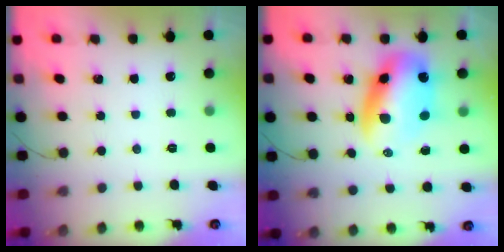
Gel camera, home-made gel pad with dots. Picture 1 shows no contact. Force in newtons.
{"total": 12.0, "press": 11.6, "slide": 3.0}